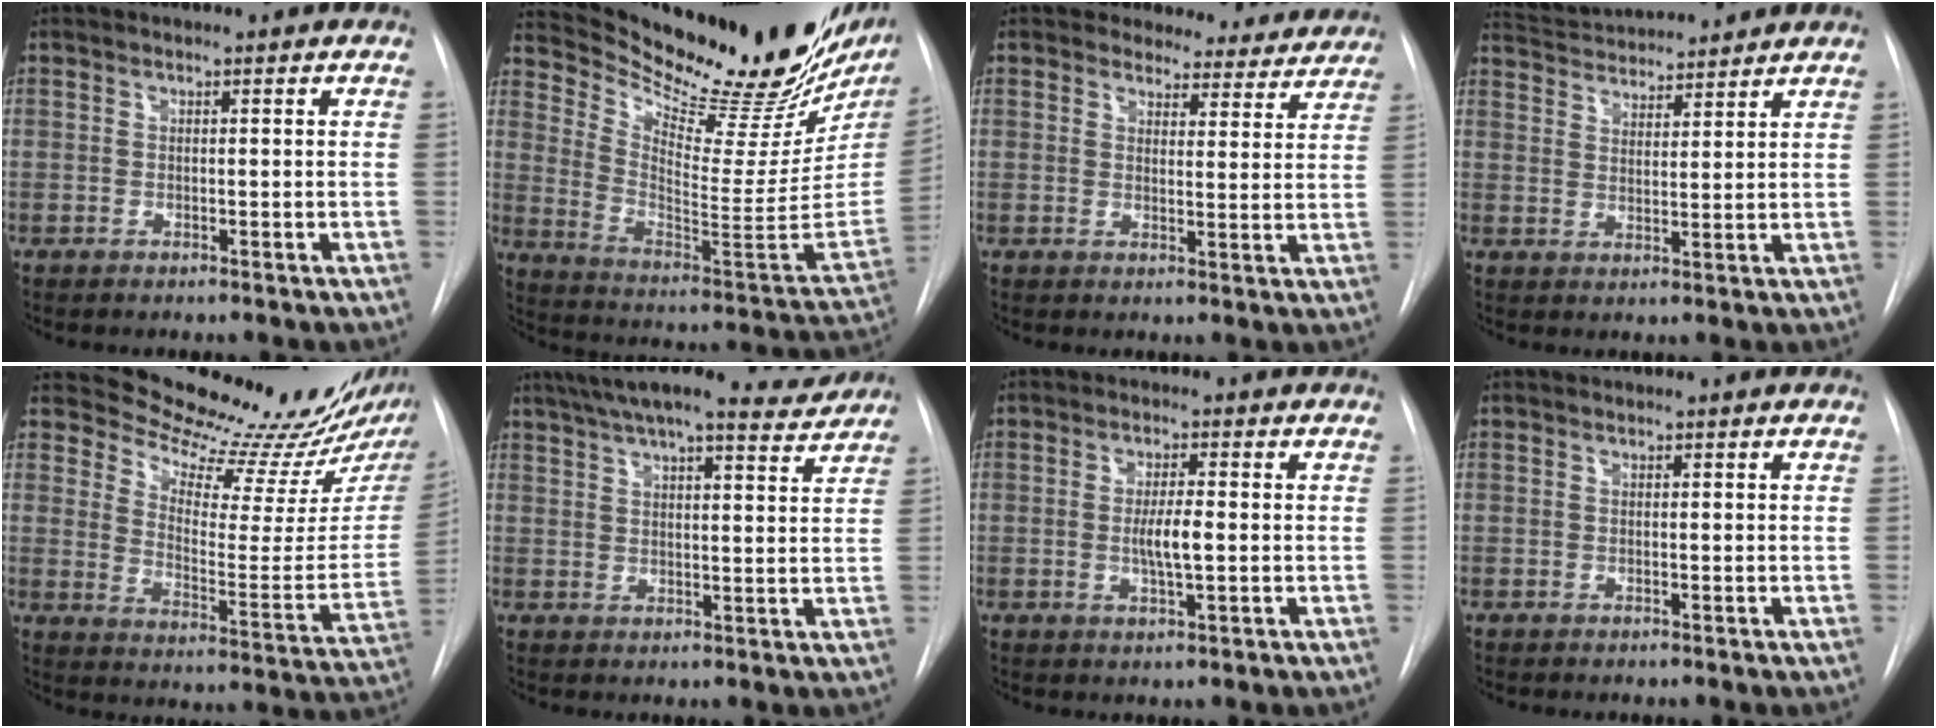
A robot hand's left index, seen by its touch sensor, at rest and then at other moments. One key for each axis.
{"total": 29.8, "fx": 25.5, "fy": 6.1, "fz": 14.2, "tx": -0.227, "ty": -0.096, "tz": 0.345}
{"total": 12.3, "fx": 11.3, "fy": 4.7, "fz": 1.0, "tx": 0.023, "ty": -0.027, "tz": 0.108}
{"total": 11.1, "fx": 10.6, "fy": 1.1, "fz": 2.8, "tx": -0.056, "ty": 0.022, "tz": 0.168}
{"total": 18.7, "fx": 17.7, "fy": 1.6, "fz": 5.8, "tx": -0.085, "ty": -0.101, "tz": 0.232}
{"total": 15.7, "fx": 14.1, "fy": 2.2, "fz": 6.7, "tx": -0.114, "ty": 0.020, "tz": 0.193}
{"total": 4.0, "fx": -0.4, "fy": 0.5, "fz": 4.0, "tx": -0.074, "ty": -0.007, "tz": -0.006}
{"total": 0.0}